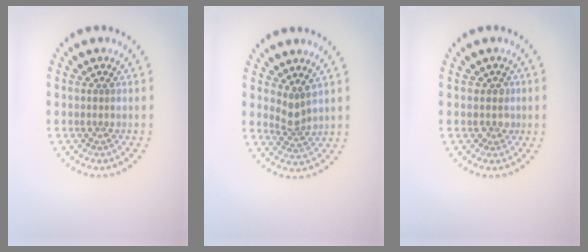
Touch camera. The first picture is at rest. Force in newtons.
{"total": 2.0, "press": 1.3, "slide": 1.5}
{"total": 1.2, "press": 0.9, "slide": 0.8}